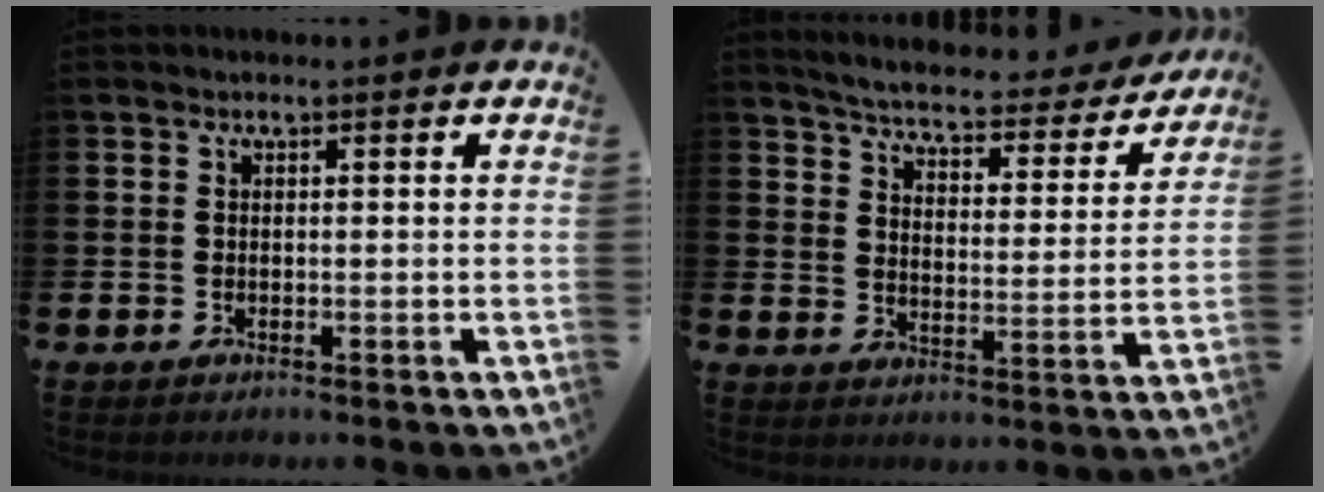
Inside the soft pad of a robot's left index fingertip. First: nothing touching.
{"total": 5.2, "force": [4.9, 0.8, 1.6], "torque": [-0.058, -0.036, 0.079]}